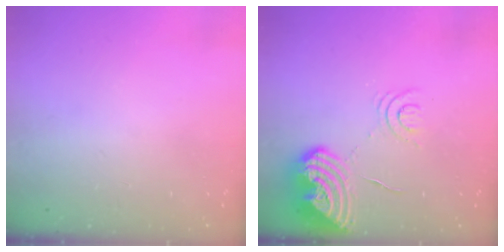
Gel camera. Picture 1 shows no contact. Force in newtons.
{"total": 12.4, "press": 12.3, "slide": 1.3}